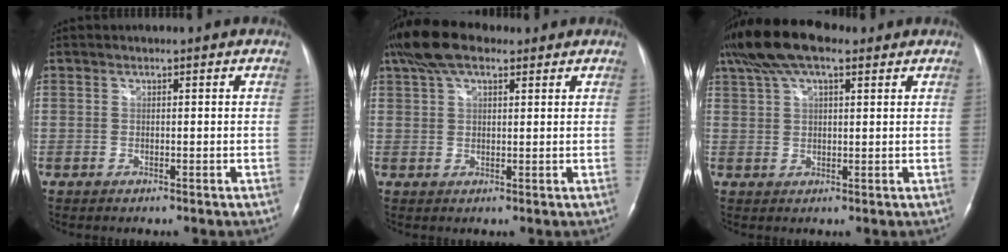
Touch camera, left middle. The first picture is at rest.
{"total": 7.9, "force": [5.2, 3.1, 5.0], "torque": [-0.104, 0.032, 0.094]}
{"total": 10.4, "force": [7.0, 3.4, 6.9], "torque": [-0.140, 0.039, 0.126]}